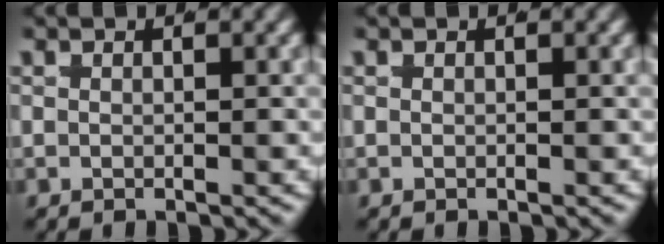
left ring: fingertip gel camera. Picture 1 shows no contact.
{"total": 0.0}